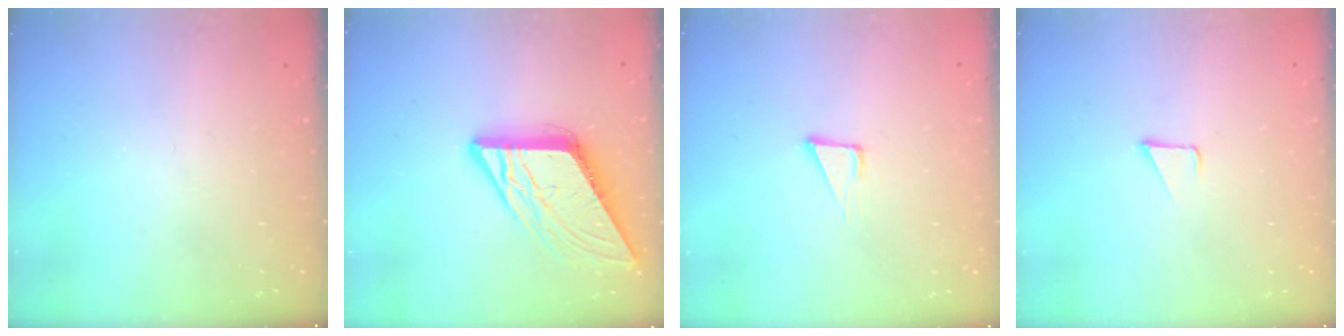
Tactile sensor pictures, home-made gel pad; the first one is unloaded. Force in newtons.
{"total": 10.5, "press": 10.4, "slide": 0.9}
{"total": 5.3, "press": 5.3, "slide": 0.3}
{"total": 1.7, "press": 1.7, "slide": 0.1}